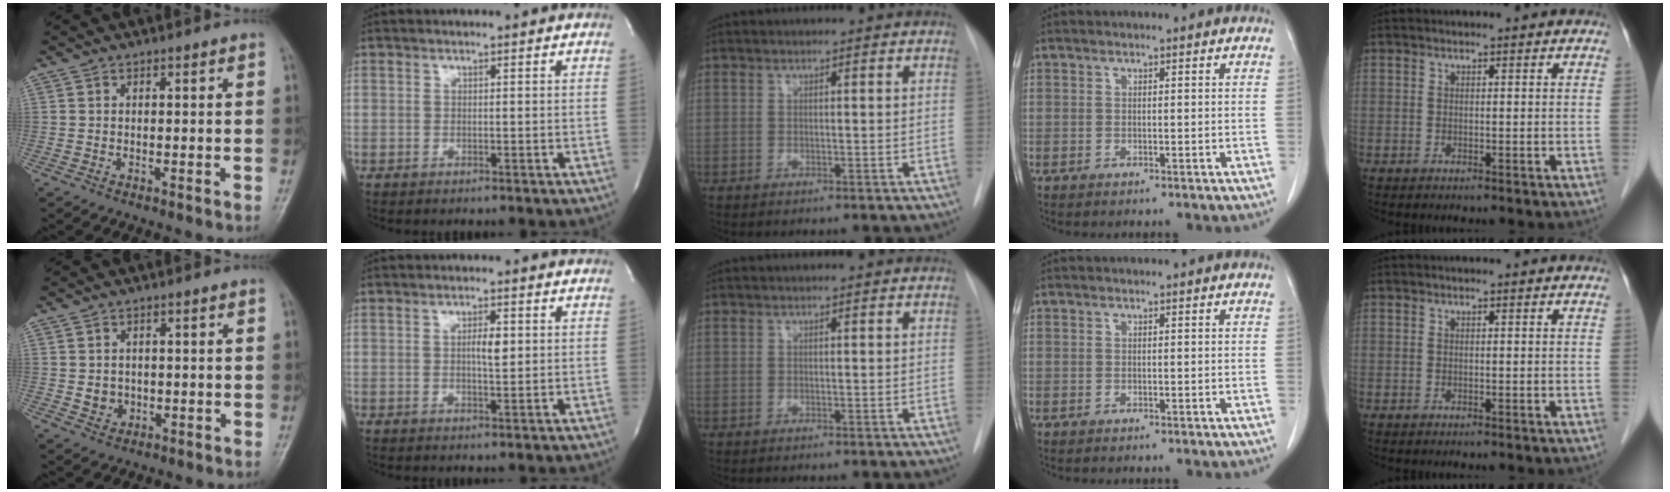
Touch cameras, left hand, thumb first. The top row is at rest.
{"thumb": {"total": 3.1, "force": [-0.2, 2.8, 1.3], "torque": [-0.007, 0.001, 0.004]}, "index": {"total": 2.8, "force": [0.3, 0.7, 2.7], "torque": [-0.047, -0.001, 0.004]}}